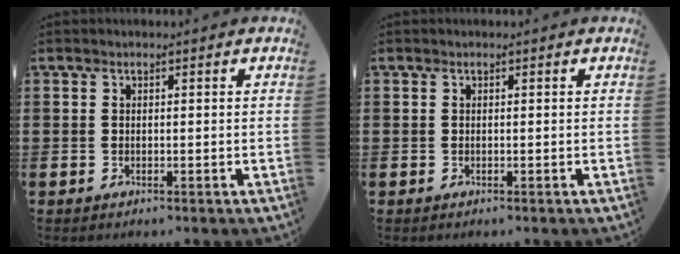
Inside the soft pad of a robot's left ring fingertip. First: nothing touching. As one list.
[{"total": 0.0}]